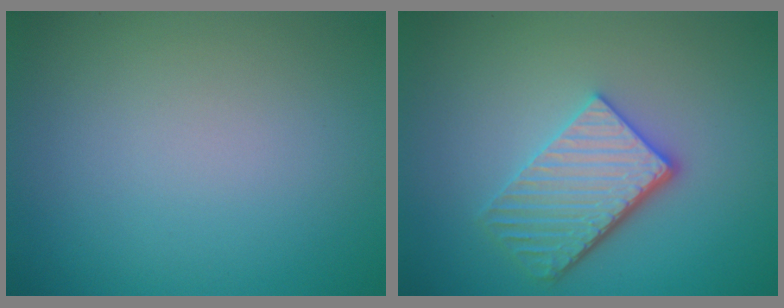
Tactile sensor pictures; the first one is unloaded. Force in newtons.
{"total": 4.5, "press": 3.6, "slide": 2.6}